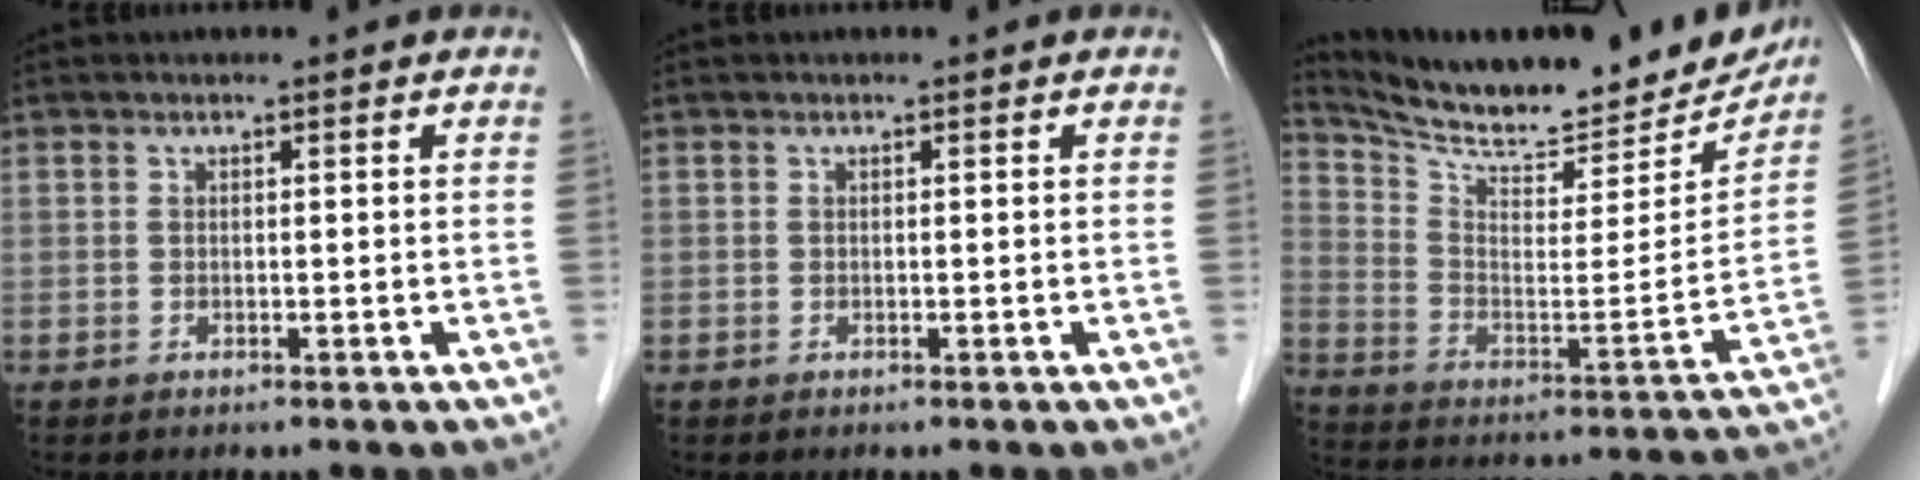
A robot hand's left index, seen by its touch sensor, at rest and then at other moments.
{"total": 0.0}
{"total": 23.5, "force": [21.4, 4.9, 8.4], "torque": [-0.139, -0.044, 0.308]}